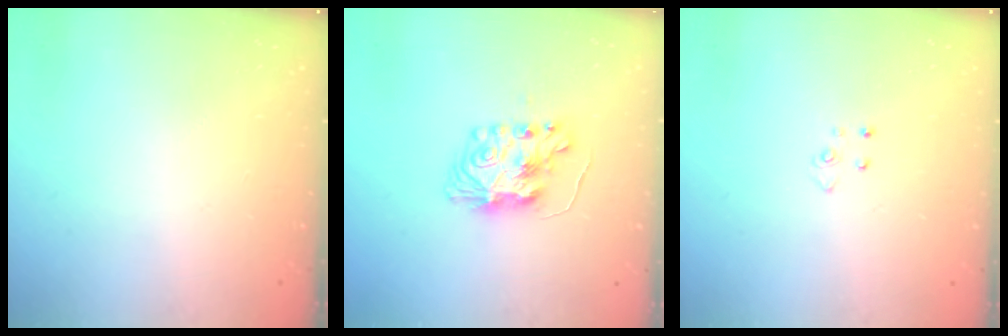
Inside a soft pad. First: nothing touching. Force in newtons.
{"total": 9.0, "press": 9.0, "slide": 0.5}
{"total": 2.6, "press": 2.6, "slide": 0.3}